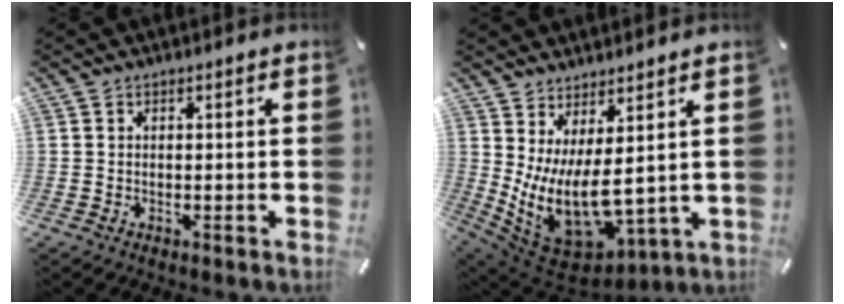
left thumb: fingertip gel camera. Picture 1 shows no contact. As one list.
[{"total": 11.3, "force": [1.1, 6.2, 9.4], "torque": [-0.198, -0.053, 0.029]}]